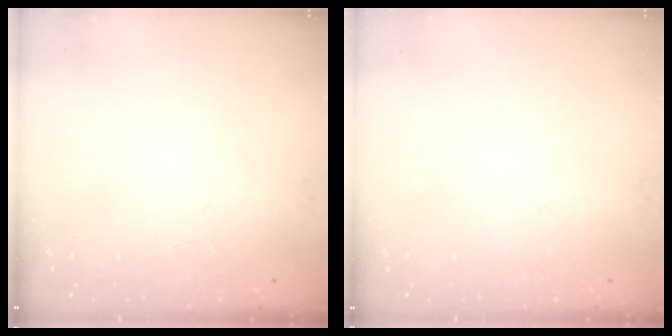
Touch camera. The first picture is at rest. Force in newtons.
{"total": 0.0}